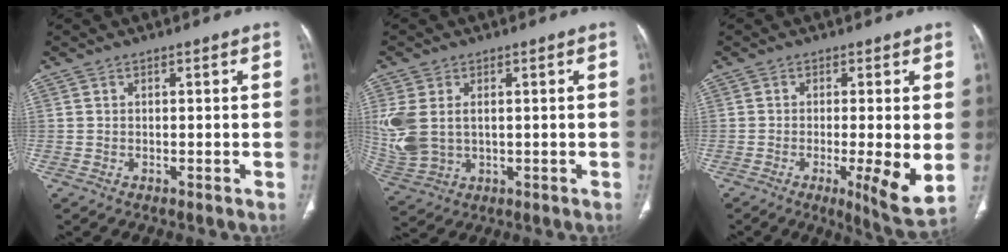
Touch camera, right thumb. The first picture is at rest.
{"total": 11.3, "force": [1.3, 7.6, 8.2], "torque": [-0.206, -0.003, 0.042]}
{"total": 9.1, "force": [-1.5, 1.3, 8.9], "torque": [-0.139, -0.027, -0.024]}